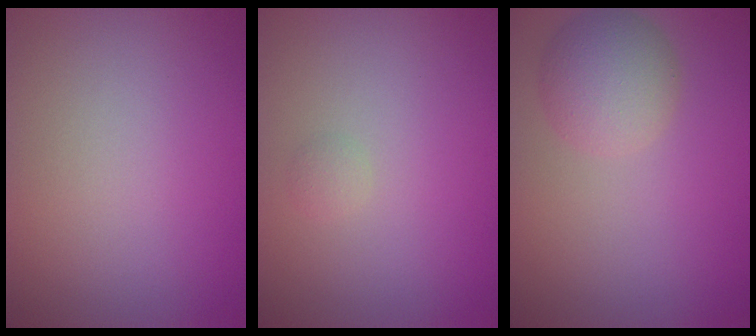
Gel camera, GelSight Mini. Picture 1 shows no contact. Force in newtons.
{"total": 0.6, "press": 0.6, "slide": 0.1}
{"total": 2.8, "press": 2.8, "slide": 0.3}